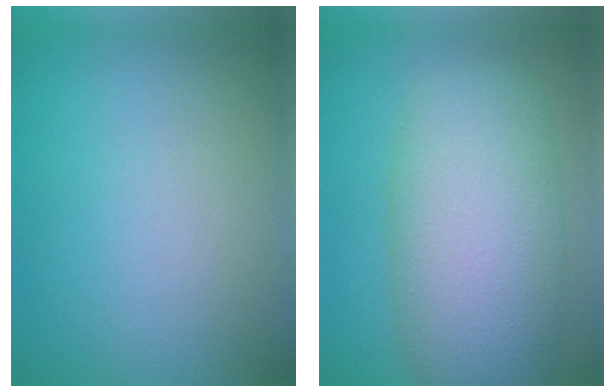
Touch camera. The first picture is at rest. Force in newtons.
{"total": 9.7, "press": 9.7, "slide": 0.5}